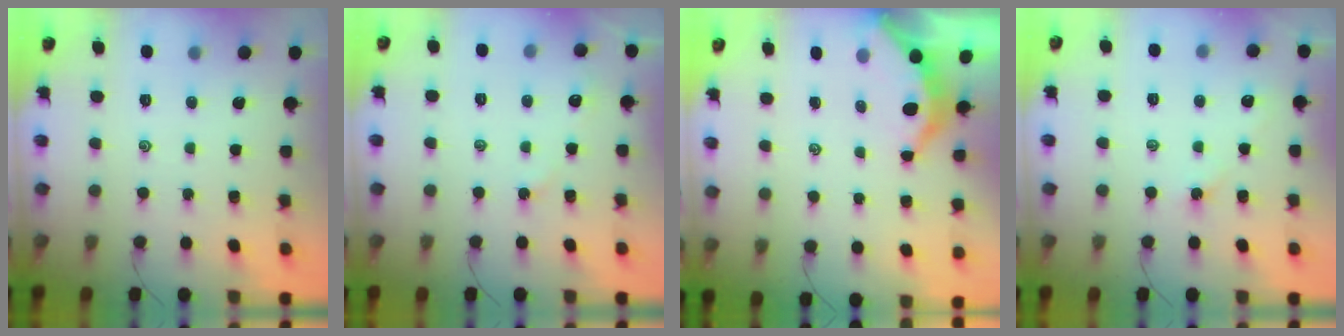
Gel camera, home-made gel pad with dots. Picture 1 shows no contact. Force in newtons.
{"total": 2.9, "press": 2.8, "slide": 0.3}
{"total": 3.7, "press": 3.6, "slide": 0.4}
{"total": 2.2, "press": 2.1, "slide": 0.4}